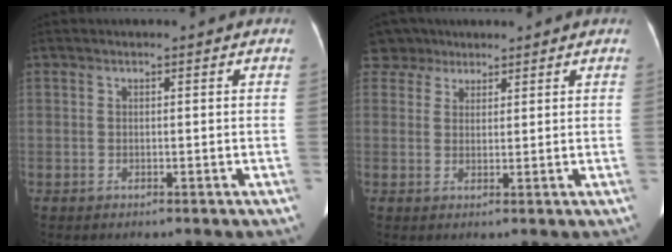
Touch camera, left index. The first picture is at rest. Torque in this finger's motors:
{"motor_torque": [-0.18, -0.16, -0.16, -0.04]}